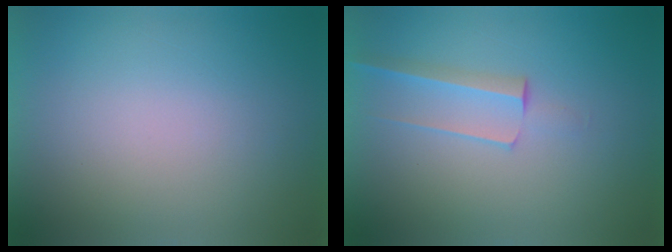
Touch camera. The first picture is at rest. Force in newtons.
{"total": 2.5}